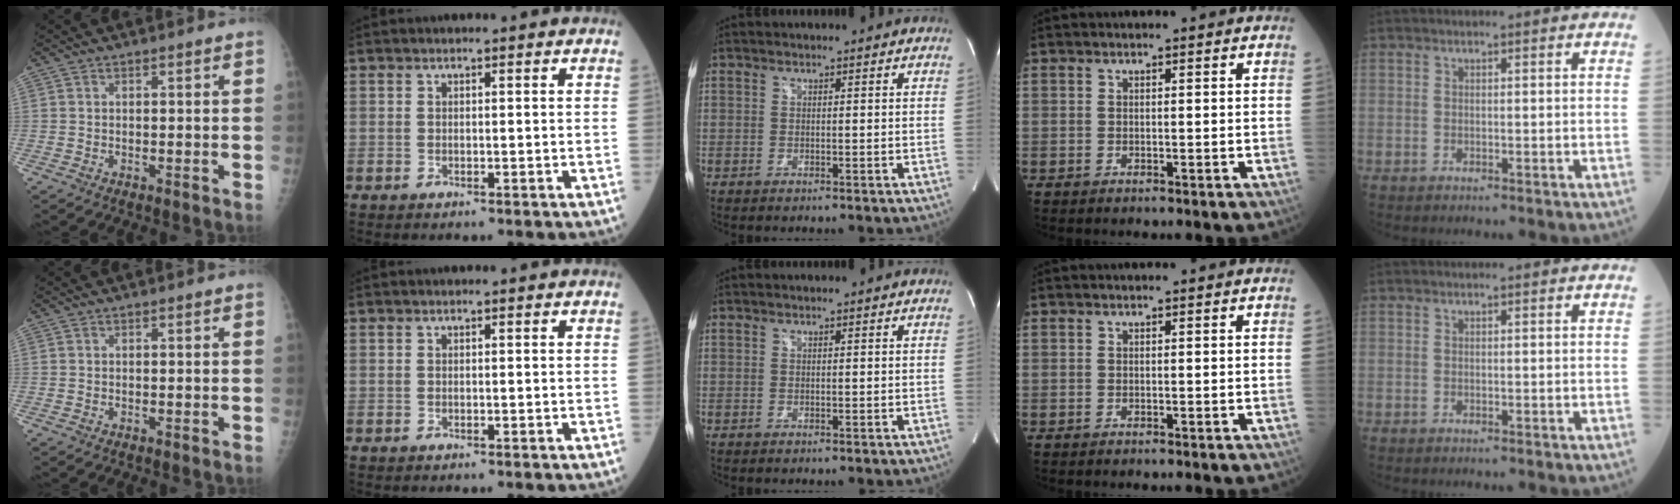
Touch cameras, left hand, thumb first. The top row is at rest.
{}